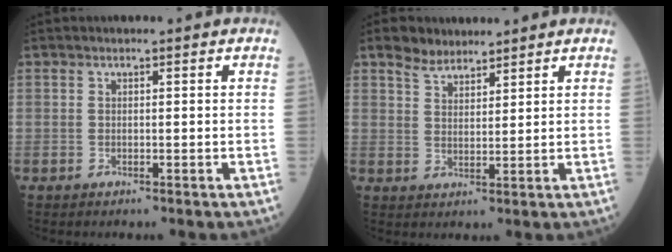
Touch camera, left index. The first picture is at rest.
{"total": 3.4, "force": [2.9, 1.7, 0.9], "torque": [-0.027, 0.009, 0.056]}